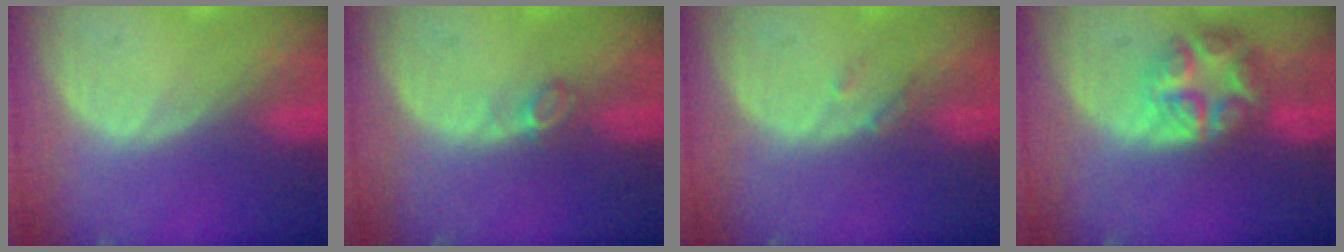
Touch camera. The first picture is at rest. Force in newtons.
{"total": 2.0, "press": 1.9, "slide": 0.4}
{"total": 1.5, "press": 1.3, "slide": 0.7}
{"total": 8.2, "press": 7.2, "slide": 4.1}